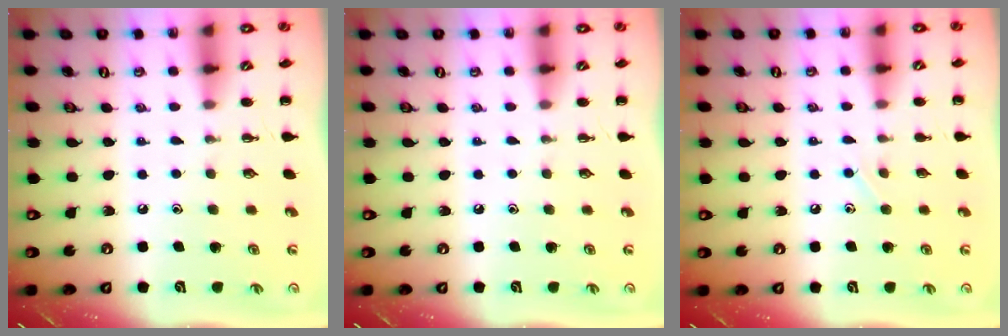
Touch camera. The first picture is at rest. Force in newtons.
{"total": 0.0}
{"total": 3.9, "press": 3.7, "slide": 1.1}